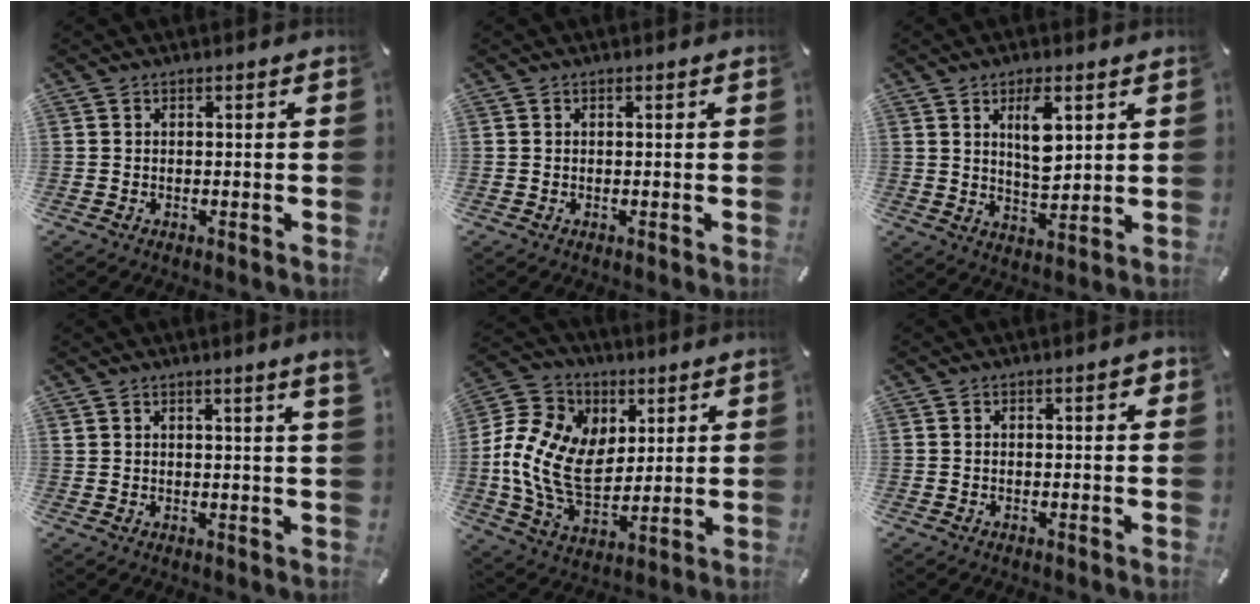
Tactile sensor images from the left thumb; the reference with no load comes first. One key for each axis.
{"total": 0.0}
{"total": 7.9, "fx": 3.5, "fy": 3.4, "fz": 6.2, "tx": -0.101, "ty": -0.015, "tz": 0.055}
{"total": 2.9, "fx": 2.0, "fy": -0.3, "fz": 2.1, "tx": -0.034, "ty": -0.010, "tz": 0.033}
{"total": 16.3, "fx": 1.9, "fy": 12.5, "fz": 10.3, "tx": -0.237, "ty": -0.017, "tz": 0.039}
{"total": 1.7, "fx": 0.5, "fy": 0.6, "fz": 1.5, "tx": -0.021, "ty": 0.002, "tz": 0.004}